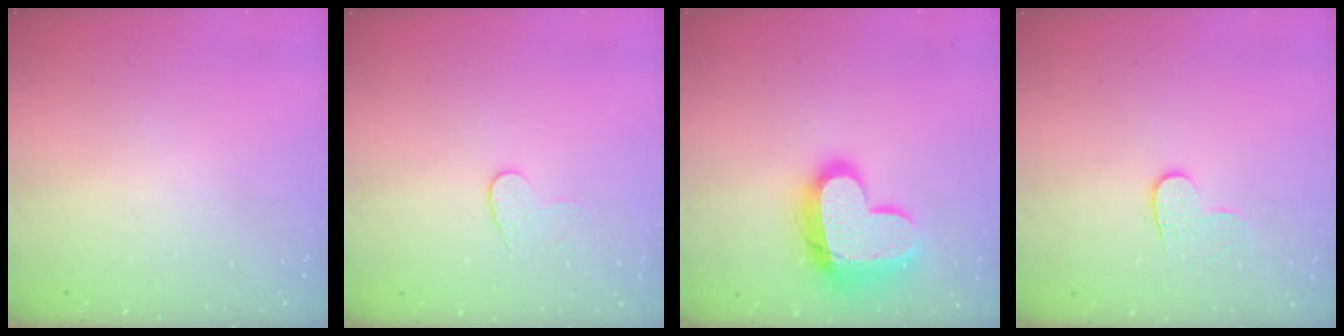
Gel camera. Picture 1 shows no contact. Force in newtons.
{"total": 3.7, "press": 3.7, "slide": 0.3}
{"total": 17.1, "press": 17.0, "slide": 1.6}
{"total": 3.6, "press": 3.6, "slide": 0.4}